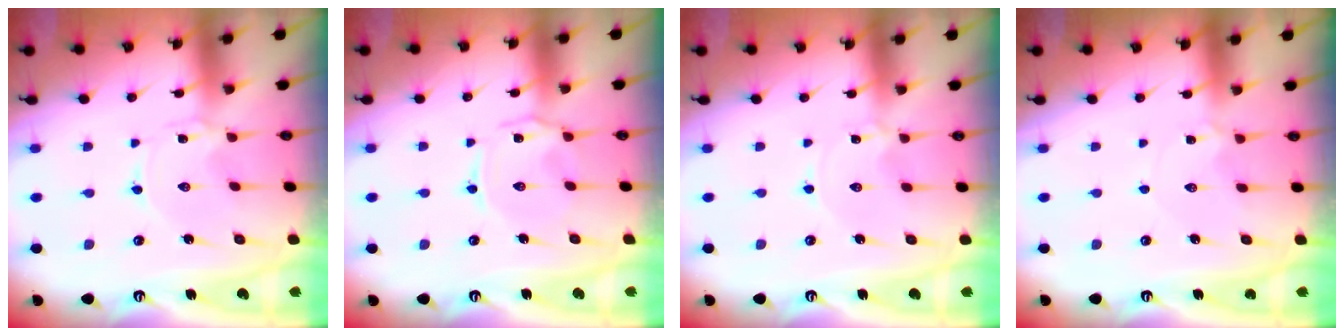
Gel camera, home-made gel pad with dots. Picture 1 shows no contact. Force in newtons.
{"total": 2.1, "press": 2.0, "slide": 0.7}
{"total": 0.0}
{"total": 2.6, "press": 2.6, "slide": 0.5}